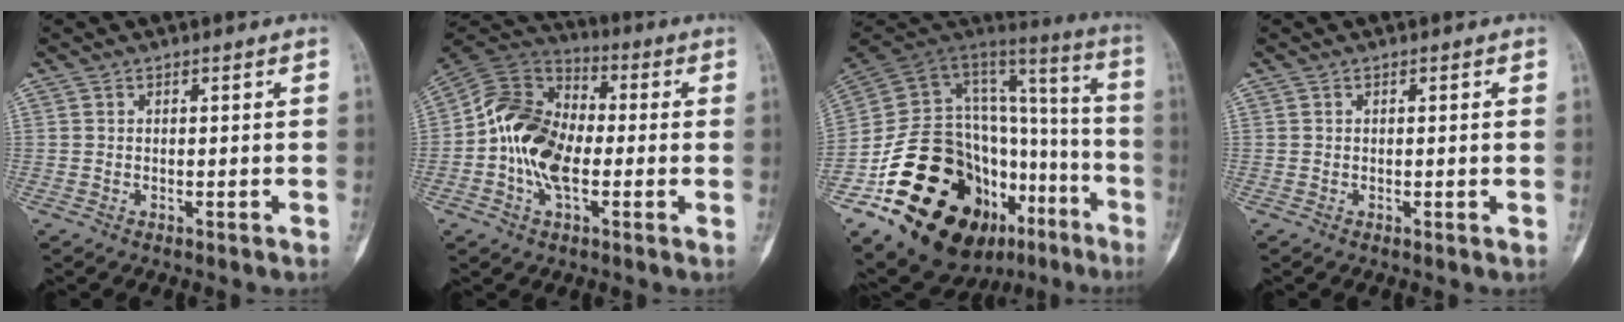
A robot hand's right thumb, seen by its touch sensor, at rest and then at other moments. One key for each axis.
{"total": 14.9, "fx": -1.8, "fy": 9.3, "fz": 11.5, "tx": -0.205, "ty": 0.027, "tz": -0.045}
{"total": 34.3, "fx": -15.1, "fy": 19.3, "fz": 24.0, "tx": -0.338, "ty": 0.095, "tz": -0.232}
{"total": 0.7, "fx": 0.1, "fy": 0.1, "fz": 0.7, "tx": -0.012, "ty": -0.002, "tz": 0.002}